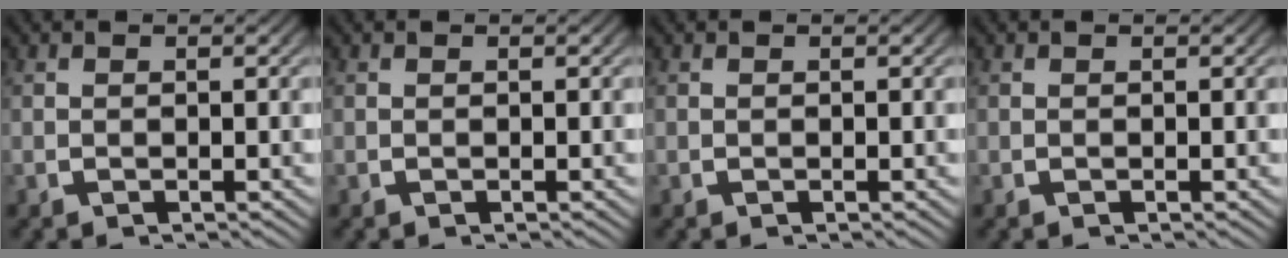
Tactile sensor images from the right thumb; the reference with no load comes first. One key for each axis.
{"total": 0.0}
{"total": 0.0}
{"total": 0.0}